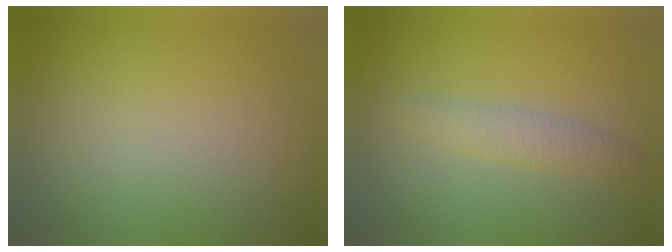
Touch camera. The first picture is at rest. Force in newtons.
{"total": 1.9, "press": 1.9, "slide": 0.1}